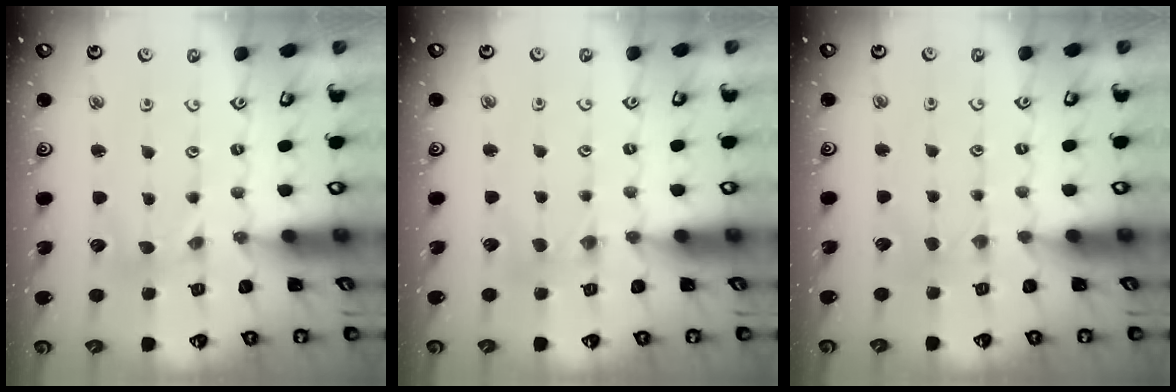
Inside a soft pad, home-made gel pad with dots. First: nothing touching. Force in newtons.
{"total": 2.1, "press": 2.1, "slide": 0.3}
{"total": 0.8, "press": 0.8, "slide": 0.3}